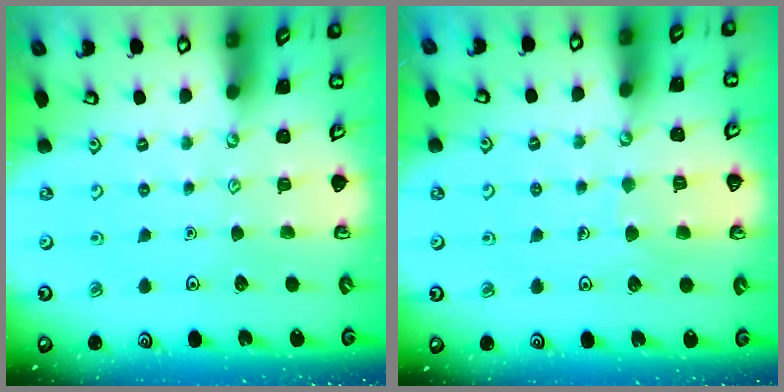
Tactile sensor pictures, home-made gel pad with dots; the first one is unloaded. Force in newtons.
{"total": 6.8, "press": 6.8, "slide": 0.4}